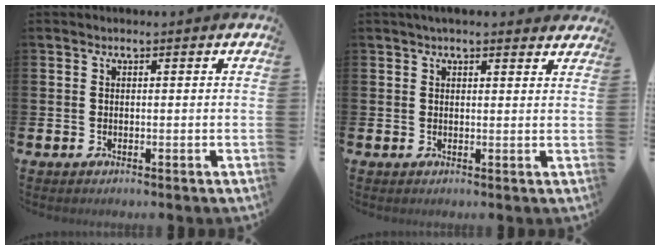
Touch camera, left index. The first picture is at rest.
{"total": 2.5, "force": [2.4, 0.4, 0.7], "torque": [-0.012, -0.005, 0.042]}